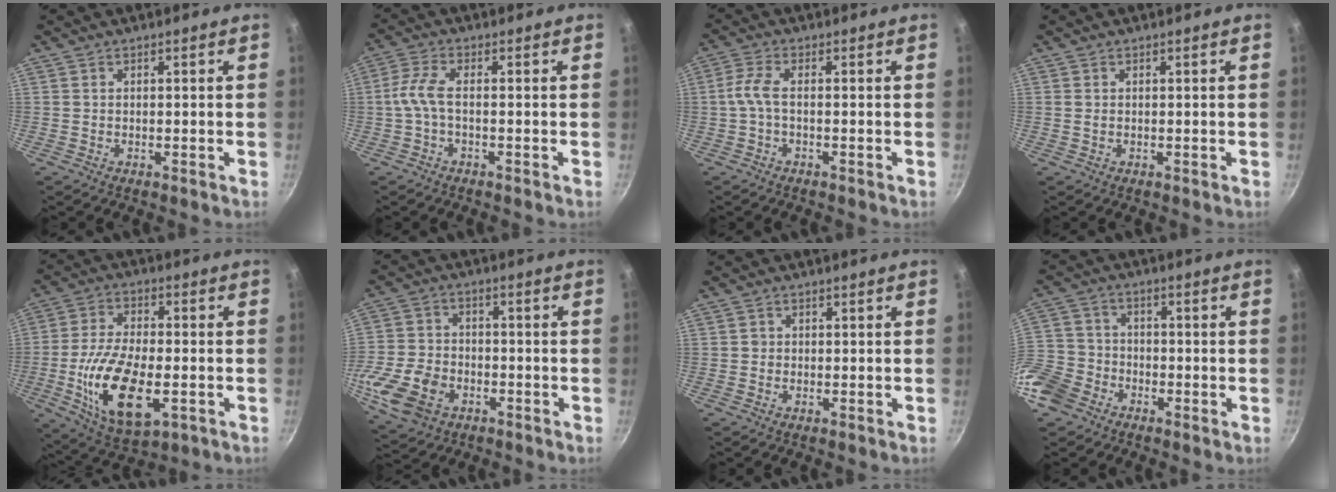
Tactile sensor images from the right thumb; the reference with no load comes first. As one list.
[{"total": 4.7, "force": [-0.6, 1.6, 4.4], "torque": [-0.111, 0.011, -0.019]}, {"total": 3.9, "force": [-0.5, 1.4, 3.6], "torque": [-0.091, 0.007, -0.016]}, {"total": 0.5, "force": [0.1, 0.3, 0.4], "torque": [-0.012, 0.003, 0.004]}, {"total": 17.3, "force": [-4.4, 8.2, 14.6], "torque": [-0.272, 0.000, -0.066]}, {"total": 13.0, "force": [-5.1, 9.2, 7.6], "torque": [-0.158, 0.013, -0.092]}, {"total": 0.8, "force": [0.0, 0.7, 0.1], "torque": [0.002, 0.003, 0.000]}, {"total": 10.0, "force": [-5.9, 7.2, 3.5], "torque": [-0.070, 0.030, -0.123]}]